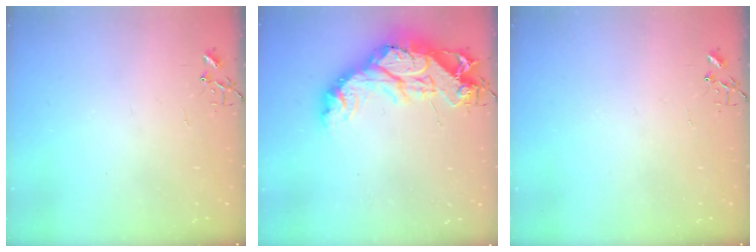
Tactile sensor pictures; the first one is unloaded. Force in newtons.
{"total": 22.4, "press": 22.3, "slide": 2.3}
{"total": 0.0}